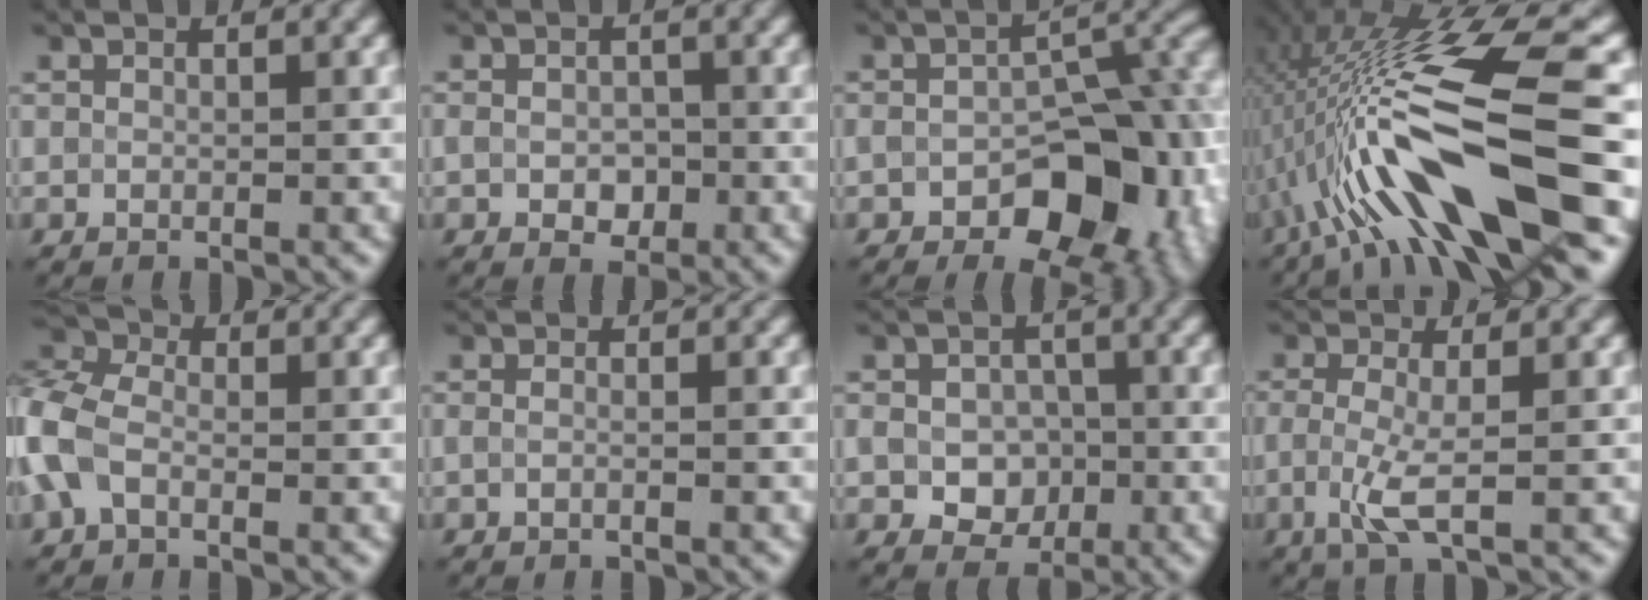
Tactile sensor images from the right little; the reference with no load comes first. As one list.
[{"total": 2.4, "force": [-0.7, 1.7, 1.6], "torque": [-0.031, -0.003, -0.010]}, {"total": 10.8, "force": [-3.8, 6.2, 8.1], "torque": [-0.100, 0.002, -0.055]}, {"total": 13.8, "force": [-2.9, 3.1, 13.2], "torque": [-0.231, 0.008, -0.043]}, {"total": 5.1, "force": [-1.3, 3.3, 3.7], "torque": [-0.105, 0.009, -0.041]}, {"total": 1.3, "force": [-0.2, 0.6, 1.1], "torque": [-0.008, -0.015, -0.023]}, {"total": 4.5, "force": [-1.0, 3.5, 2.6], "torque": [-0.055, -0.010, -0.015]}, {"total": 2.9, "force": [-0.7, 0.5, 2.8], "torque": [-0.070, -0.012, -0.013]}]